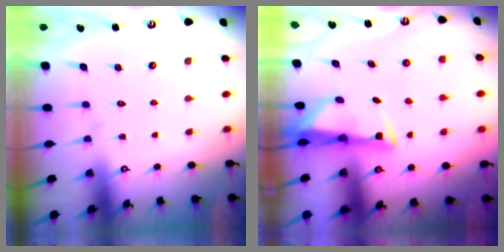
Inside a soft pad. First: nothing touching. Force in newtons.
{"total": 2.9, "press": 2.8, "slide": 0.9}